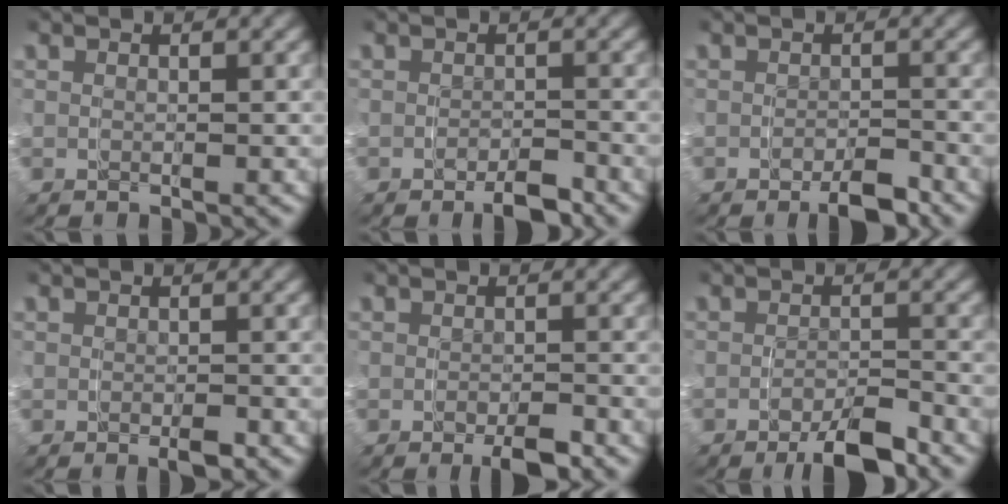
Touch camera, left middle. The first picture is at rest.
{"total": 1.5, "force": [-1.5, 0.2, 0.4], "torque": [0.000, 0.001, -0.028]}
{"total": 1.8, "force": [-1.6, 0.2, 0.7], "torque": [-0.005, 0.001, -0.031]}
{"total": 0.7, "force": [-0.6, 0.2, 0.4], "torque": [-0.005, -0.002, -0.010]}
{"total": 1.5, "force": [-1.2, 0.1, 0.9], "torque": [-0.010, -0.004, -0.019]}
{"total": 3.1, "force": [-2.5, 0.4, 1.7], "torque": [-0.020, -0.001, -0.047]}